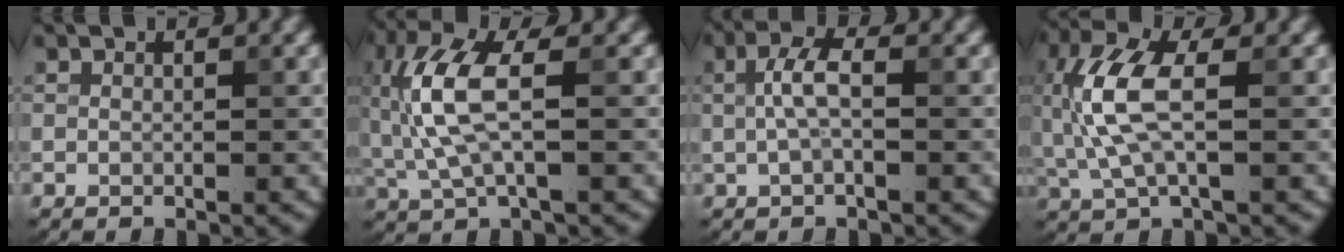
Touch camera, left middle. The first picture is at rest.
{"total": 6.5, "force": [0.4, 2.2, 6.1], "torque": [-0.153, 0.008, 0.004]}
{"total": 2.8, "force": [0.3, 0.9, 2.6], "torque": [-0.056, 0.006, 0.001]}
{"total": 6.1, "force": [0.2, 2.4, 5.7], "torque": [-0.142, 0.009, 0.000]}